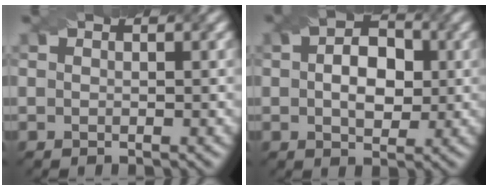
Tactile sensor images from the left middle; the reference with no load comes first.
{"total": 4.2, "force": [-0.2, 3.0, 2.9], "torque": [-0.035, 0.008, 0.006]}